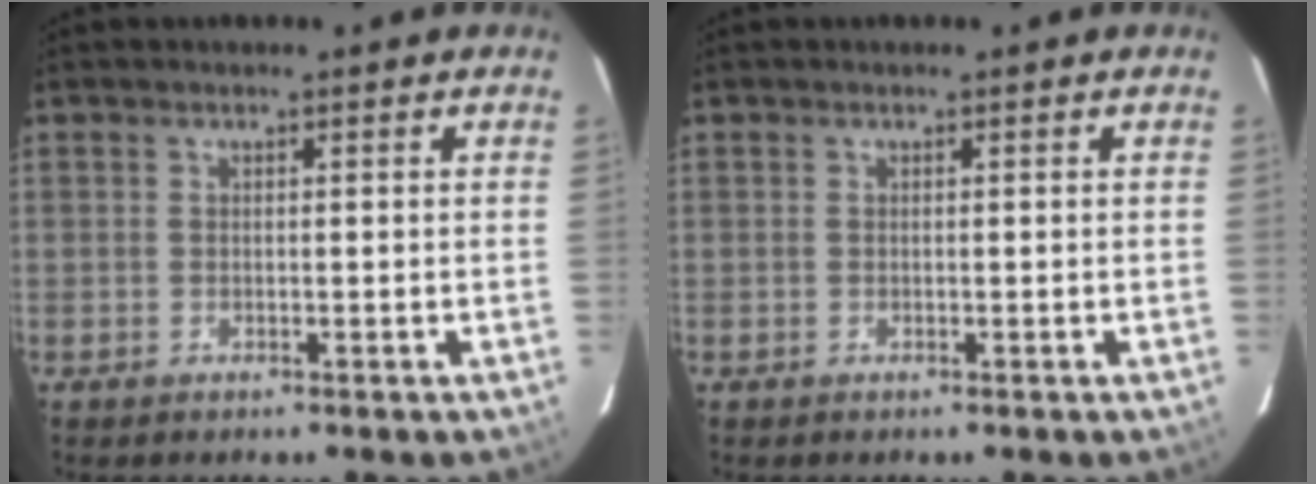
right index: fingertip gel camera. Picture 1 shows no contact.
{"total": 0.0}